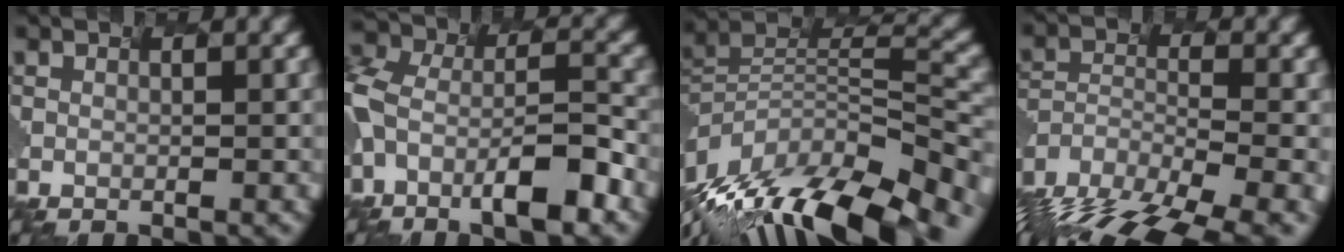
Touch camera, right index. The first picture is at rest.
{"total": 7.8, "force": [-4.7, 2.9, 5.5], "torque": [-0.141, -0.008, -0.074]}
{"total": 14.4, "force": [-11.2, 4.3, 7.8], "torque": [-0.212, 0.009, -0.173]}
{"total": 14.7, "force": [-12.7, 4.3, 5.9], "torque": [-0.156, -0.028, -0.159]}